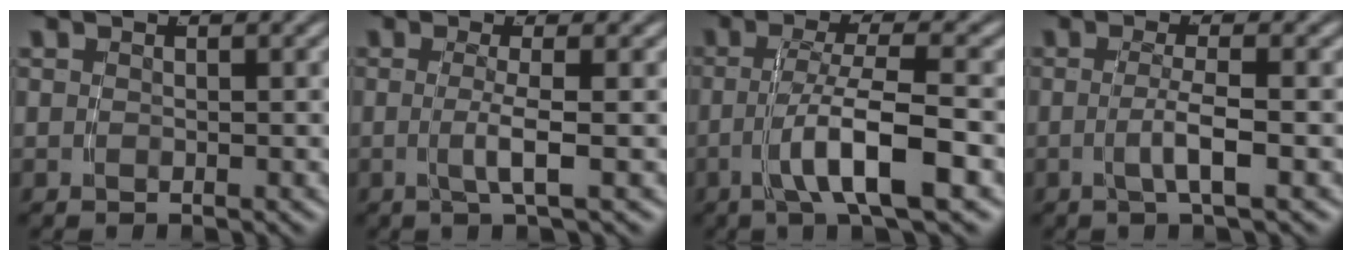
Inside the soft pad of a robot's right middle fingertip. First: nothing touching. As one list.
[{"total": 2.4, "force": [-0.4, -0.8, 2.2], "torque": [-0.046, -0.009, -0.004]}, {"total": 5.5, "force": [-2.0, 0.5, 5.2], "torque": [-0.089, -0.003, -0.031]}, {"total": 2.5, "force": [-0.9, -0.6, 2.3], "torque": [-0.039, -0.005, -0.012]}]